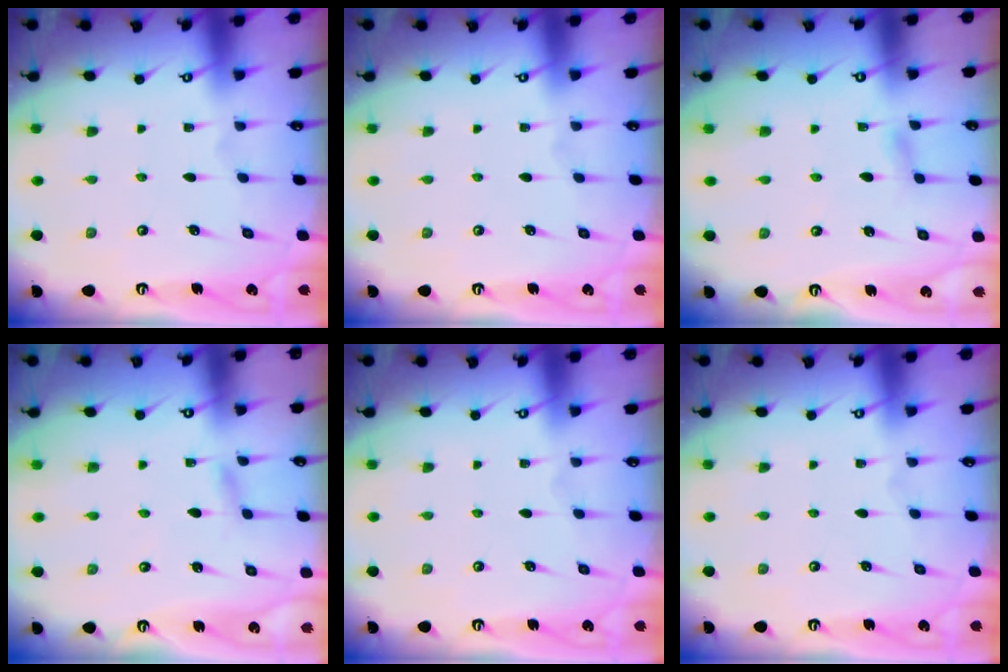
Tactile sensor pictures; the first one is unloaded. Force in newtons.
{"total": 0.0}
{"total": 3.5, "press": 3.5, "slide": 0.5}
{"total": 1.1, "press": 1.1, "slide": 0.1}
{"total": 0.0}
{"total": 0.0}